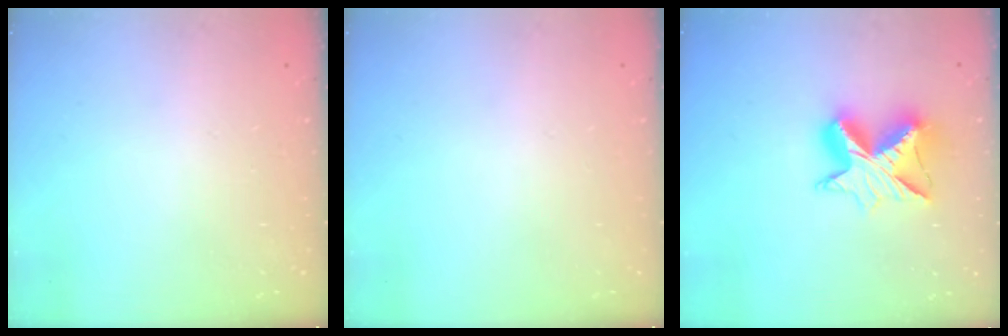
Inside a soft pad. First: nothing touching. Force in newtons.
{"total": 0.0}
{"total": 11.7, "press": 11.7, "slide": 0.8}